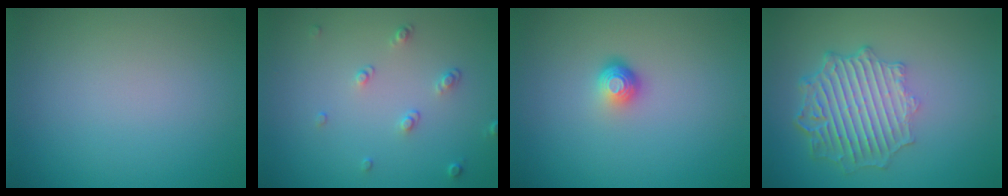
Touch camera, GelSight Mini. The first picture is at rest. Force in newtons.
{"total": 1.5, "press": 1.0, "slide": 1.1}
{"total": 1.8, "press": 1.2, "slide": 1.4}
{"total": 6.3, "press": 4.8, "slide": 4.1}